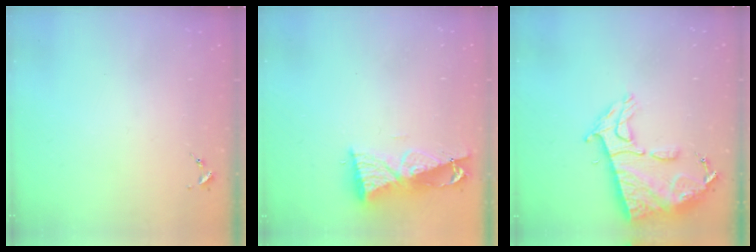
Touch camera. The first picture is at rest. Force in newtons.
{"total": 8.7, "press": 8.7, "slide": 0.9}
{"total": 15.3, "press": 15.3, "slide": 1.4}